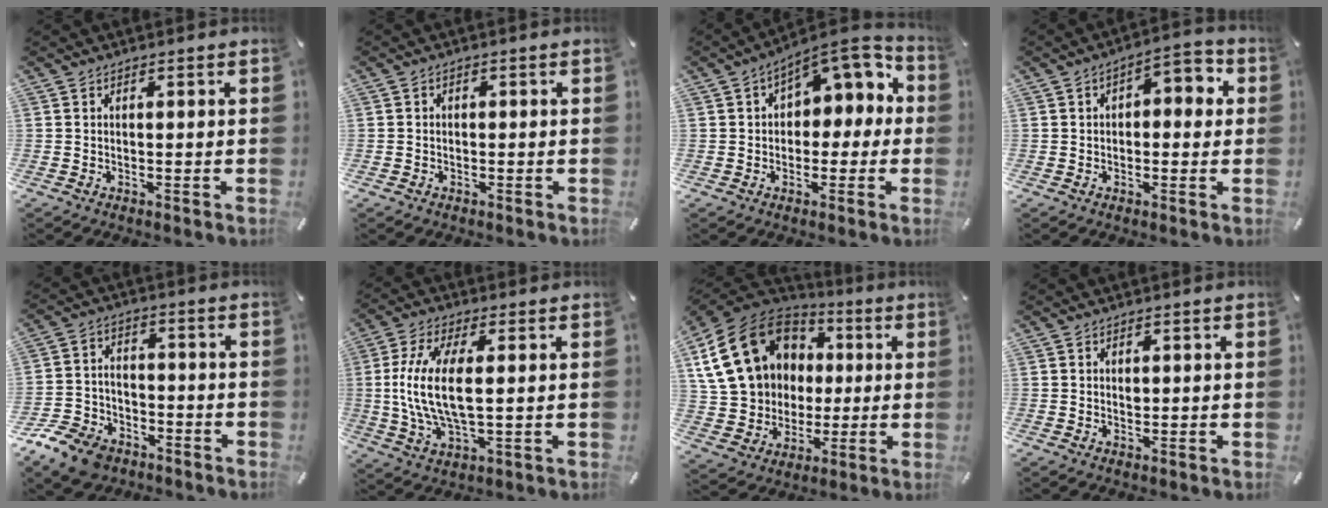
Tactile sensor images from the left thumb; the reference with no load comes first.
{"total": 1.2, "force": [-0.5, 1.1, 0.3], "torque": [-0.005, 0.006, -0.014]}
{"total": 8.9, "force": [3.9, 5.5, 5.9], "torque": [-0.076, -0.023, 0.062]}
{"total": 5.3, "force": [0.4, 3.1, 4.2], "torque": [-0.049, 0.000, -0.003]}
{"total": 10.6, "force": [-7.3, 6.7, 3.7], "torque": [-0.078, 0.051, -0.135]}
{"total": 13.3, "force": [1.2, 5.5, 12.1], "torque": [-0.270, -0.013, 0.017]}
{"total": 22.0, "force": [5.8, 18.5, 10.5], "torque": [-0.215, -0.019, 0.125]}
{"total": 1.0, "force": [0.2, 0.8, 0.5], "torque": [-0.002, -0.002, 0.002]}